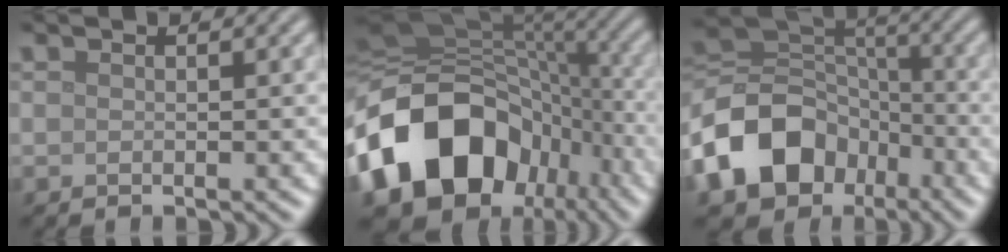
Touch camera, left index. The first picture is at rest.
{"total": 17.4, "force": [-6.3, 13.2, 9.5], "torque": [-0.196, -0.019, -0.109]}
{"total": 12.2, "force": [-5.8, 8.8, 6.1], "torque": [-0.132, 0.000, -0.118]}